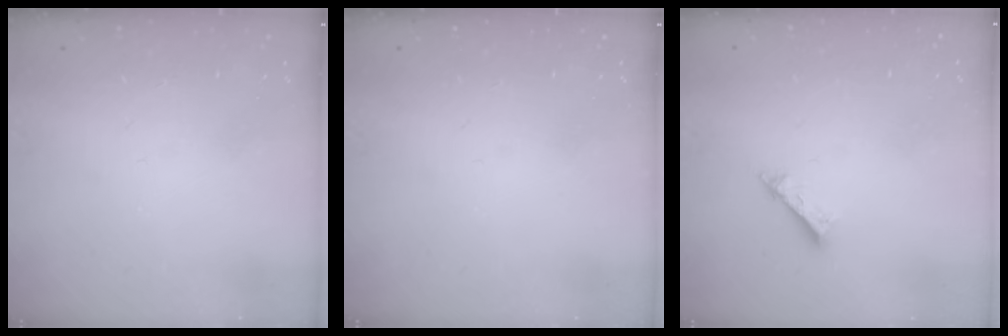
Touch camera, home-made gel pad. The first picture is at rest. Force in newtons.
{"total": 0.0}
{"total": 2.2, "press": 2.1, "slide": 0.4}